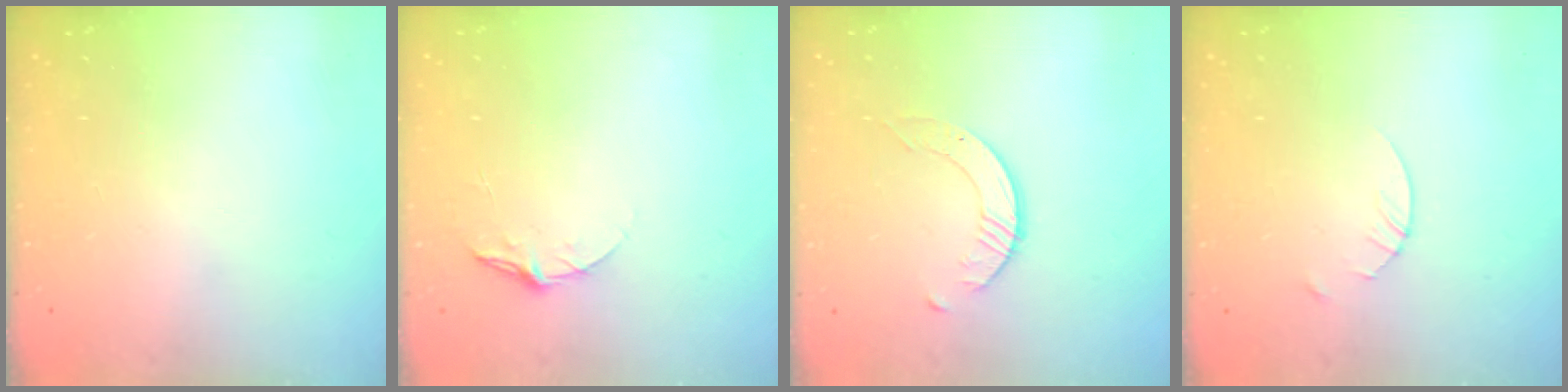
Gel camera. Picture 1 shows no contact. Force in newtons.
{"total": 5.8, "press": 5.8, "slide": 0.5}
{"total": 2.6, "press": 2.6, "slide": 0.3}
{"total": 1.4, "press": 1.4, "slide": 0.2}